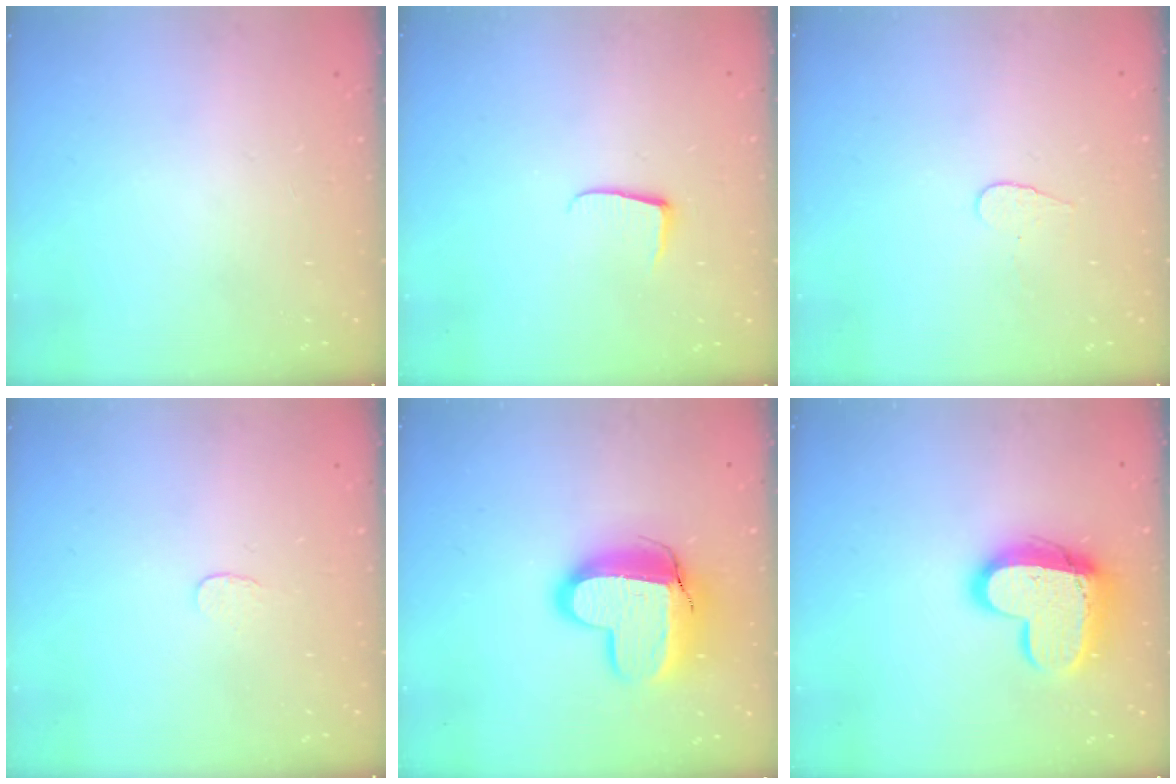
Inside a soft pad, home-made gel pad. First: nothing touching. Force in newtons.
{"total": 5.4, "press": 5.3, "slide": 0.5}
{"total": 3.6, "press": 3.6, "slide": 0.3}
{"total": 3.0, "press": 3.0, "slide": 0.2}
{"total": 14.1, "press": 14.1, "slide": 1.1}
{"total": 16.9, "press": 16.8, "slide": 1.4}